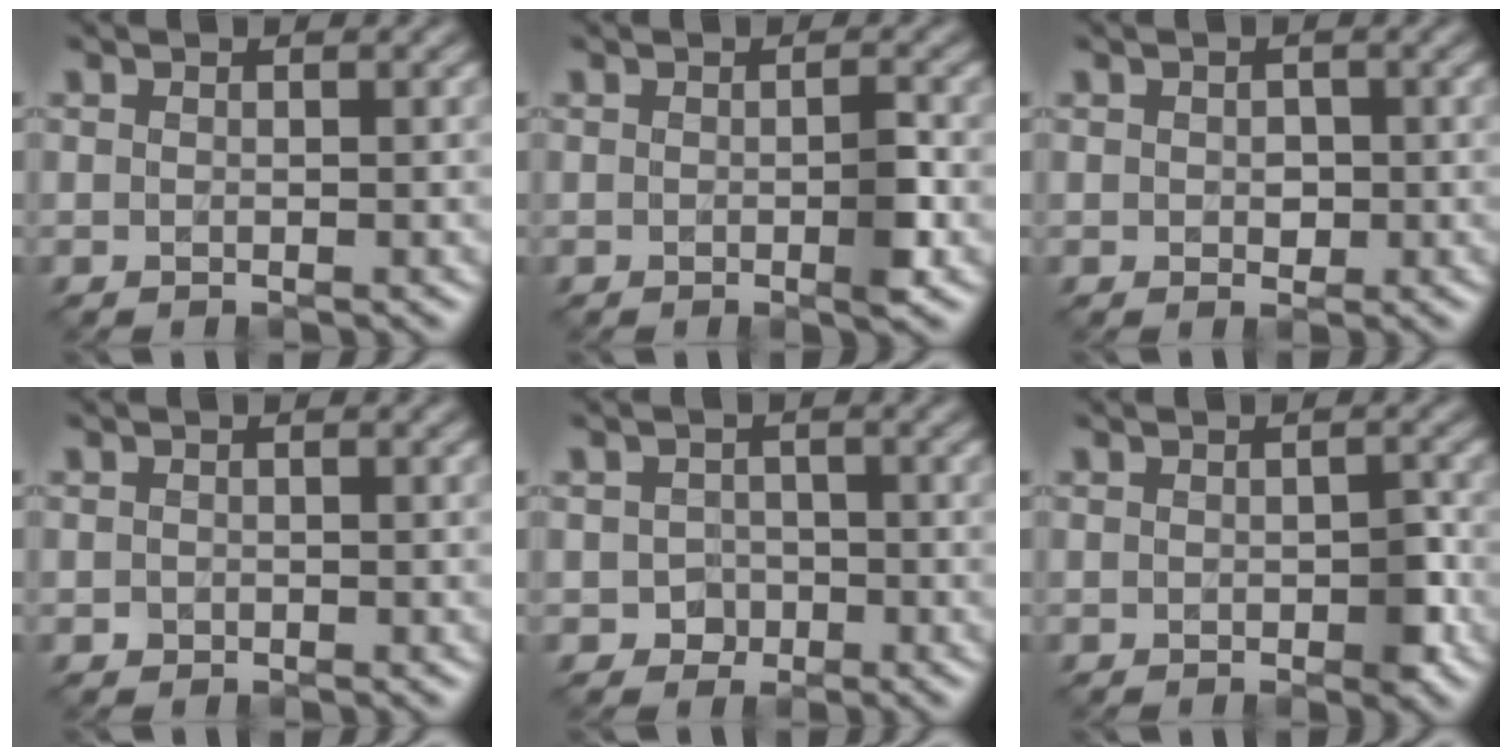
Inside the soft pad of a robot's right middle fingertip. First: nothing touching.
{"total": 1.9, "force": [-0.4, 0.3, 1.8], "torque": [-0.029, -0.003, -0.008]}
{"total": 1.1, "force": [0.0, 0.9, 0.7], "torque": [-0.011, -0.003, 0.000]}
{"total": 0.5, "force": [-0.1, 0.5, 0.1], "torque": [0.003, -0.005, -0.003]}
{"total": 1.9, "force": [-0.6, 1.7, 0.4], "torque": [0.001, -0.001, -0.012]}
{"total": 1.9, "force": [-0.4, 1.1, 1.6], "torque": [-0.019, -0.004, -0.006]}